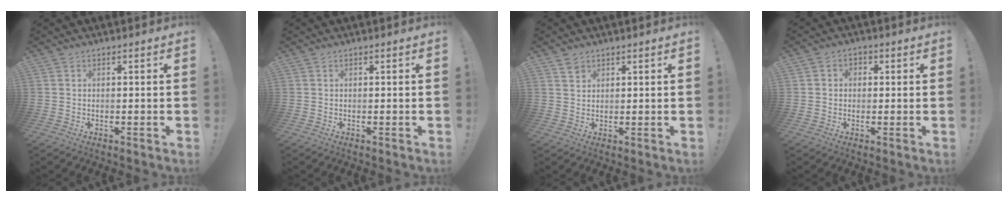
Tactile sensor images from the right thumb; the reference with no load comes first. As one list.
[{"total": 0.0}, {"total": 2.5, "force": [1.8, 1.7, 0.5], "torque": [0.008, -0.015, 0.031]}, {"total": 2.5, "force": [-0.7, 2.2, 1.0], "torque": [-0.017, 0.010, -0.013]}]